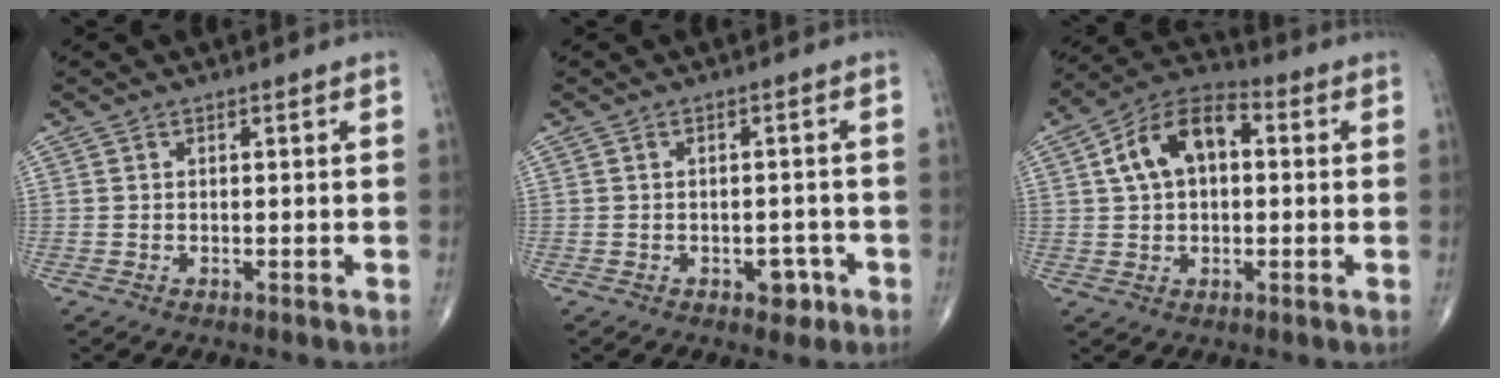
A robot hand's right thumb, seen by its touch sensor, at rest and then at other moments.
{"total": 3.2, "force": [-1.6, 2.1, 1.8], "torque": [-0.006, 0.010, -0.018]}
{"total": 12.0, "force": [2.3, 7.4, 9.2], "torque": [-0.156, 0.031, 0.029]}